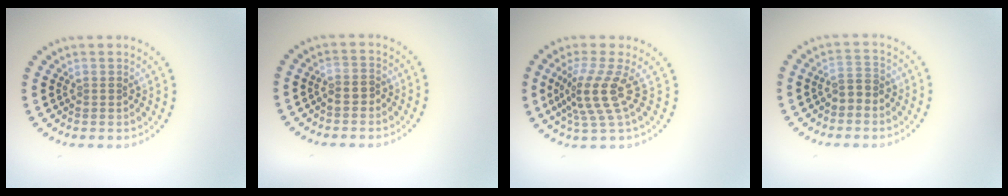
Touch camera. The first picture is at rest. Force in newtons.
{"total": 1.1, "press": 1.0, "slide": 0.5}
{"total": 3.9, "press": 2.8, "slide": 2.7}
{"total": 1.9, "press": 1.8, "slide": 0.8}